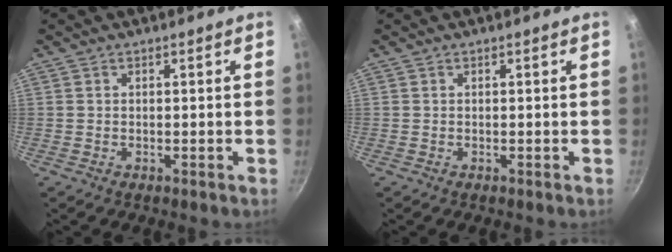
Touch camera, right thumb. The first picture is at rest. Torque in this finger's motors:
{"motor_torque": [-0.05, 0.29, 0.29, -0.26, -0.05]}